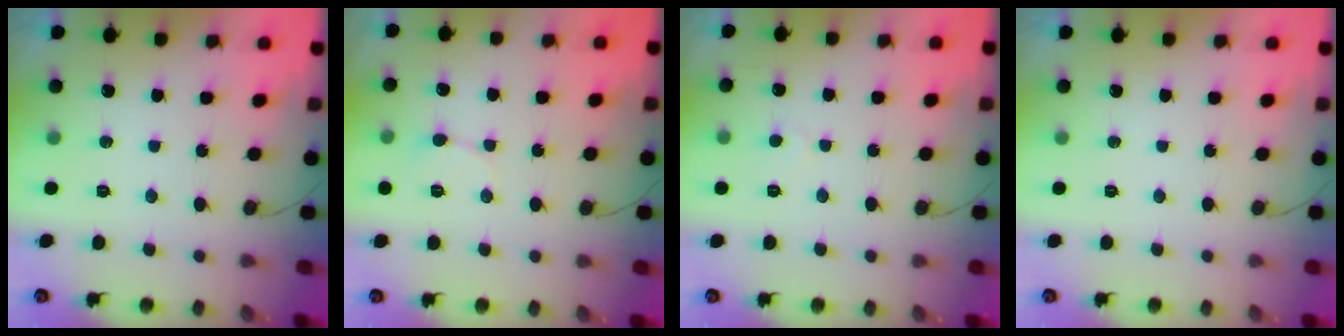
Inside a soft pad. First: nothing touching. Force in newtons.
{"total": 3.9, "press": 3.8, "slide": 0.4}
{"total": 2.7, "press": 2.7, "slide": 0.3}
{"total": 0.0}